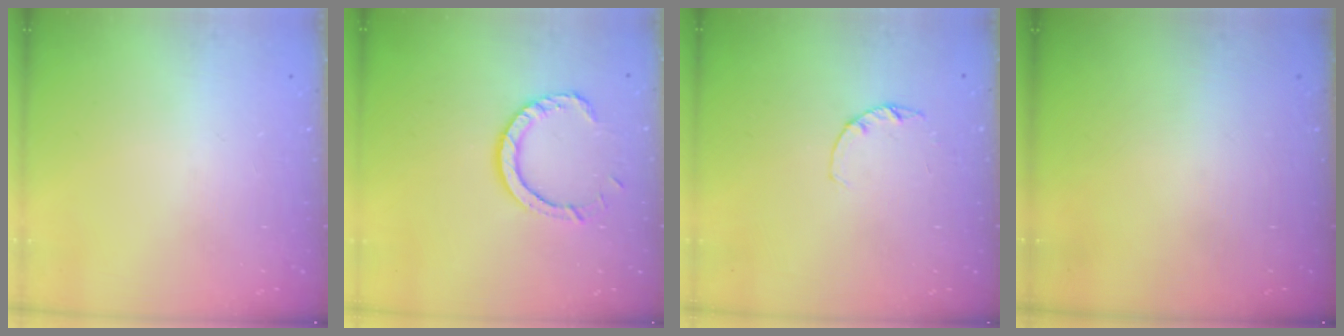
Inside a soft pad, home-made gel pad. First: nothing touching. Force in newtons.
{"total": 8.9, "press": 8.8, "slide": 1.2}
{"total": 2.2, "press": 2.2, "slide": 0.4}
{"total": 0.0}